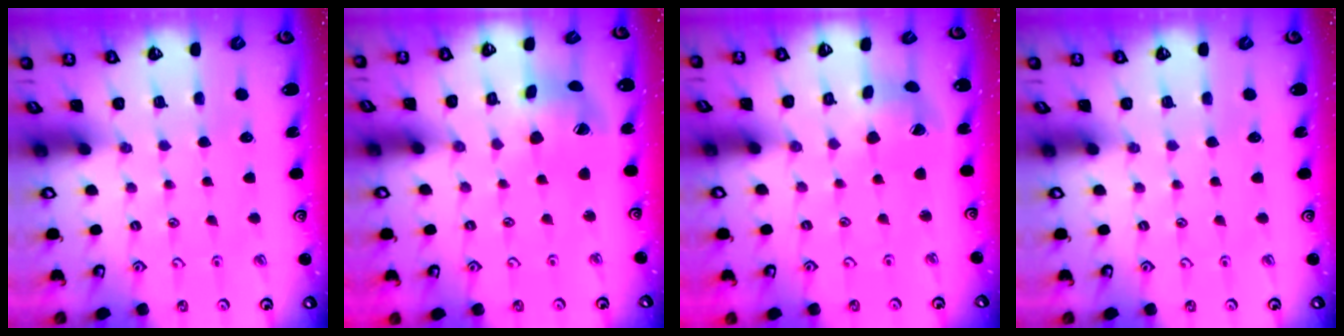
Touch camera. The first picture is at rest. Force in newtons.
{"total": 11.4, "press": 11.3, "slide": 1.4}
{"total": 6.7, "press": 6.7, "slide": 0.9}
{"total": 0.0}